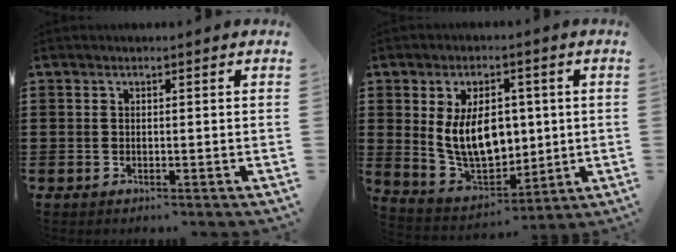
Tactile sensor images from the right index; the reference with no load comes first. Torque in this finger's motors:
{"motor_torque": [1.64, 0.50, 1.05, 0.21]}